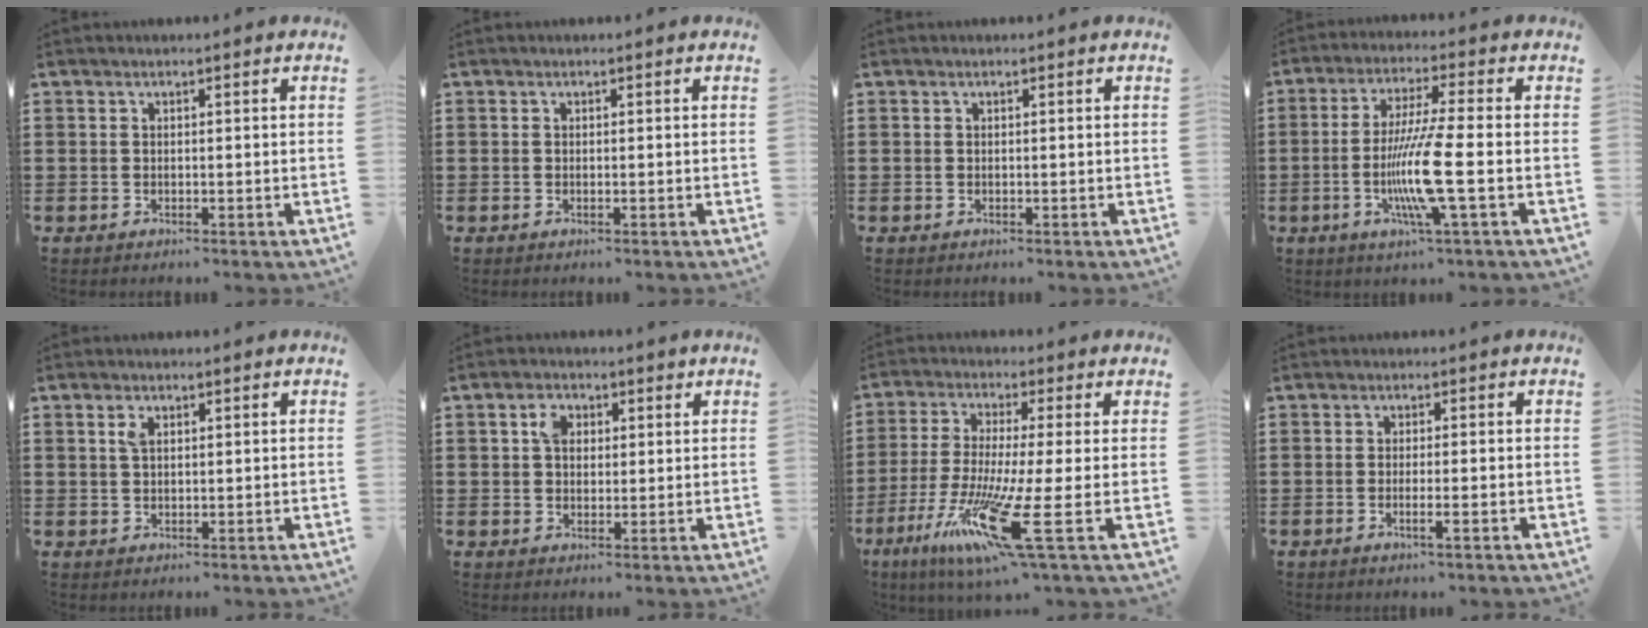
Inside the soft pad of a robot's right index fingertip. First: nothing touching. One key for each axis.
{"total": 0.0}
{"total": 0.0}
{"total": 10.7, "fx": -2.7, "fy": 0.0, "fz": 10.3, "tx": -0.209, "ty": -0.020, "tz": -0.058}
{"total": 1.9, "fx": 0.8, "fy": 0.9, "fz": 1.5, "tx": -0.034, "ty": 0.003, "tz": 0.015}
{"total": 3.5, "fx": 1.3, "fy": 2.5, "fz": 2.1, "tx": -0.043, "ty": 0.007, "tz": 0.021}
{"total": 14.7, "fx": -6.2, "fy": 0.0, "fz": 13.4, "tx": -0.271, "ty": -0.025, "tz": -0.107}
{"total": 2.1, "fx": -1.0, "fy": 0.0, "fz": 1.9, "tx": -0.030, "ty": -0.003, "tz": -0.019}